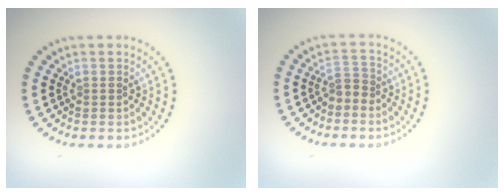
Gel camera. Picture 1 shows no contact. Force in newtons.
{"total": 1.5, "press": 1.1, "slide": 1.1}